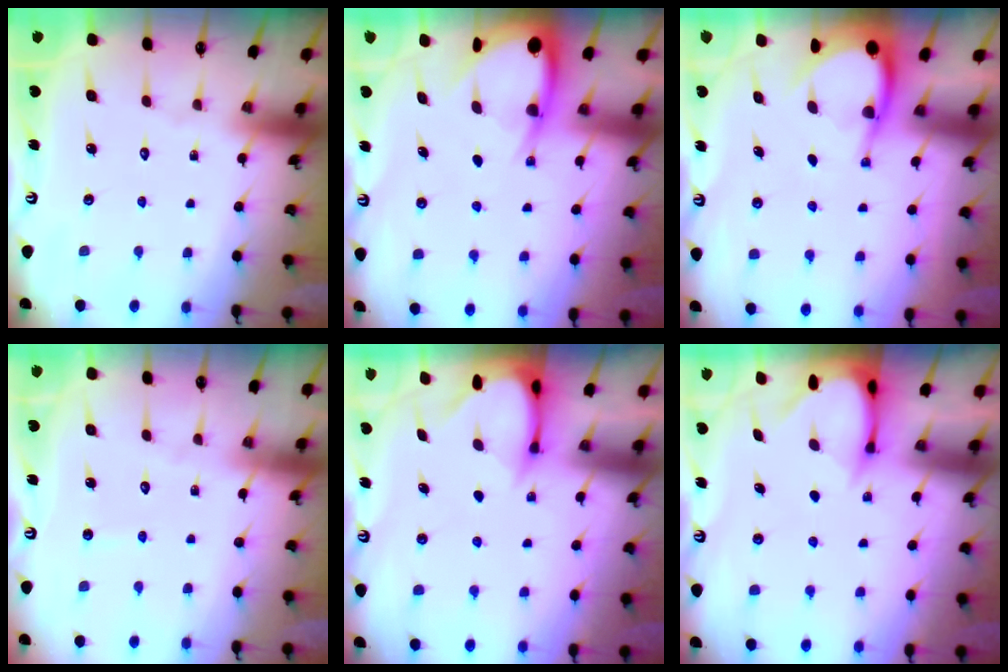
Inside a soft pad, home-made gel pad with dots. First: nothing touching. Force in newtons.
{"total": 6.0, "press": 6.0, "slide": 0.7}
{"total": 4.6, "press": 4.6, "slide": 0.3}
{"total": 2.4, "press": 2.4, "slide": 0.3}
{"total": 3.5, "press": 3.5, "slide": 0.3}
{"total": 3.4, "press": 3.4, "slide": 0.3}